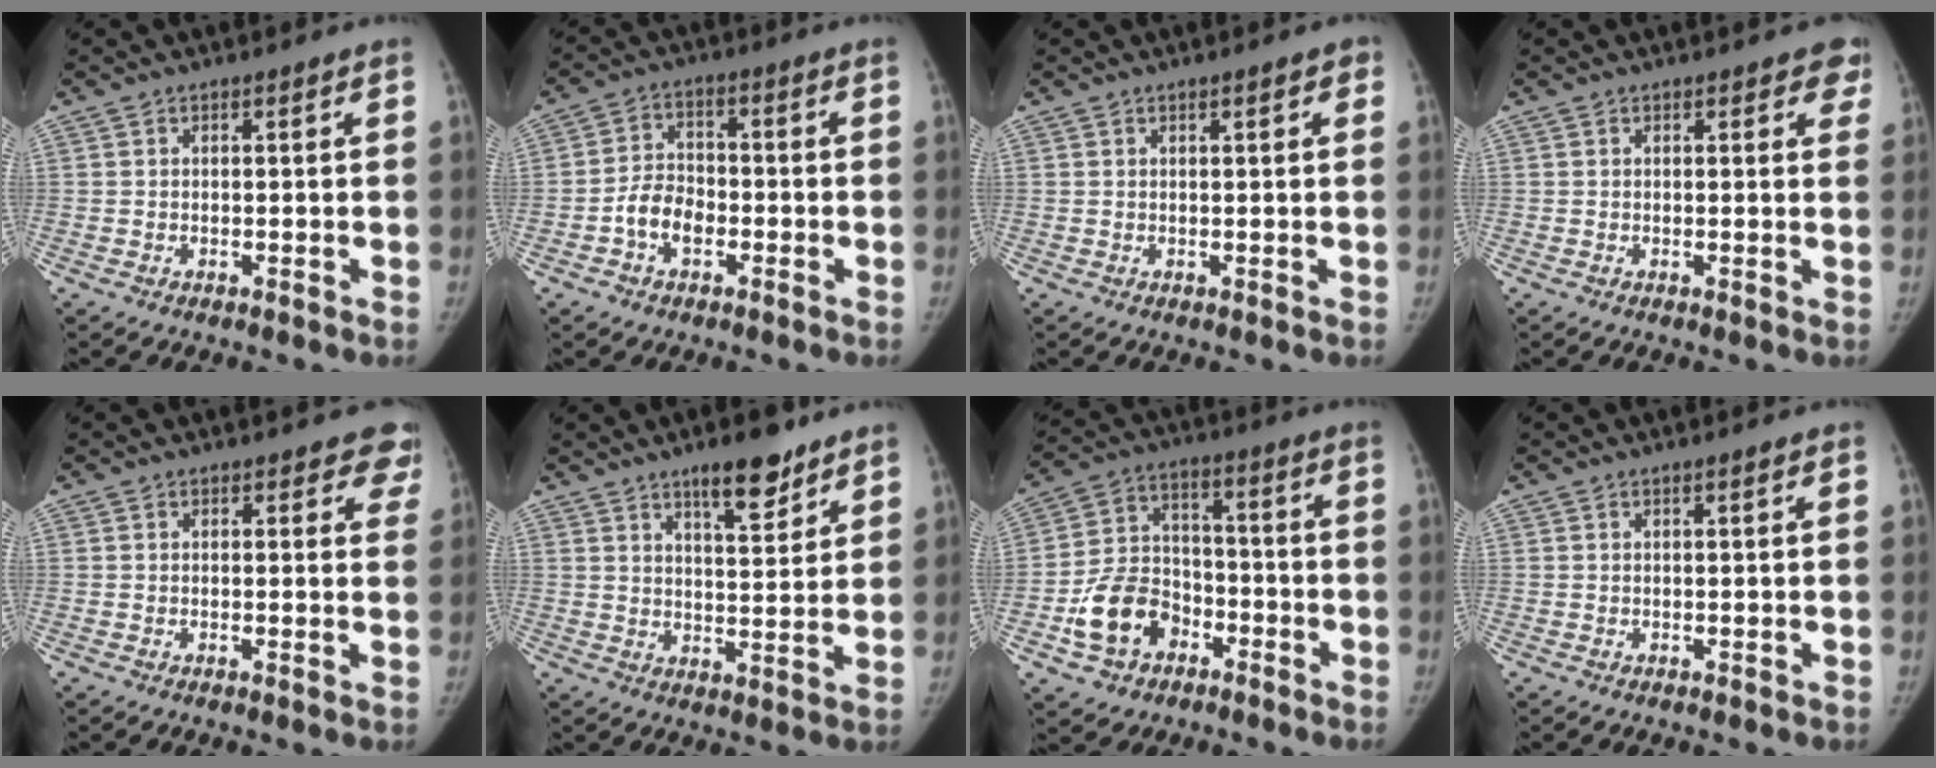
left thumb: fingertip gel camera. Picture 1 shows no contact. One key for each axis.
{"total": 6.5, "fx": -2.4, "fy": 4.4, "fz": 4.1, "tx": -0.061, "ty": 0.024, "tz": -0.051}
{"total": 1.9, "fx": 0.9, "fy": 0.5, "fz": 1.6, "tx": -0.016, "ty": 0.002, "tz": 0.009}
{"total": 3.6, "fx": 2.5, "fy": 1.8, "fz": 1.8, "tx": 0.013, "ty": -0.006, "tz": 0.016}
{"total": 5.2, "fx": 4.2, "fy": 2.6, "fz": 1.6, "tx": 0.026, "ty": -0.017, "tz": 0.027}
{"total": 9.2, "fx": 6.5, "fy": 2.9, "fz": 5.9, "tx": -0.067, "ty": -0.042, "tz": 0.100}
{"total": 12.6, "fx": -5.5, "fy": 9.4, "fz": 6.4, "tx": -0.092, "ty": 0.038, "tz": -0.097}
{"total": 0.6, "fx": 0.3, "fy": 0.0, "fz": 0.5, "tx": -0.007, "ty": 0.001, "tz": 0.004}